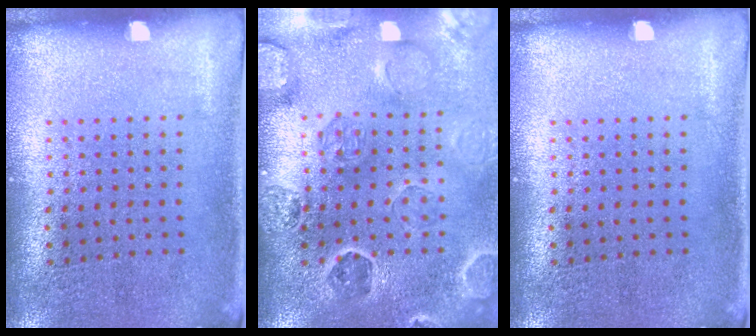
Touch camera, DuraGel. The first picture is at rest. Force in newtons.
{"total": 2.7, "press": 2.7, "slide": 0.3}
{"total": 0.0}